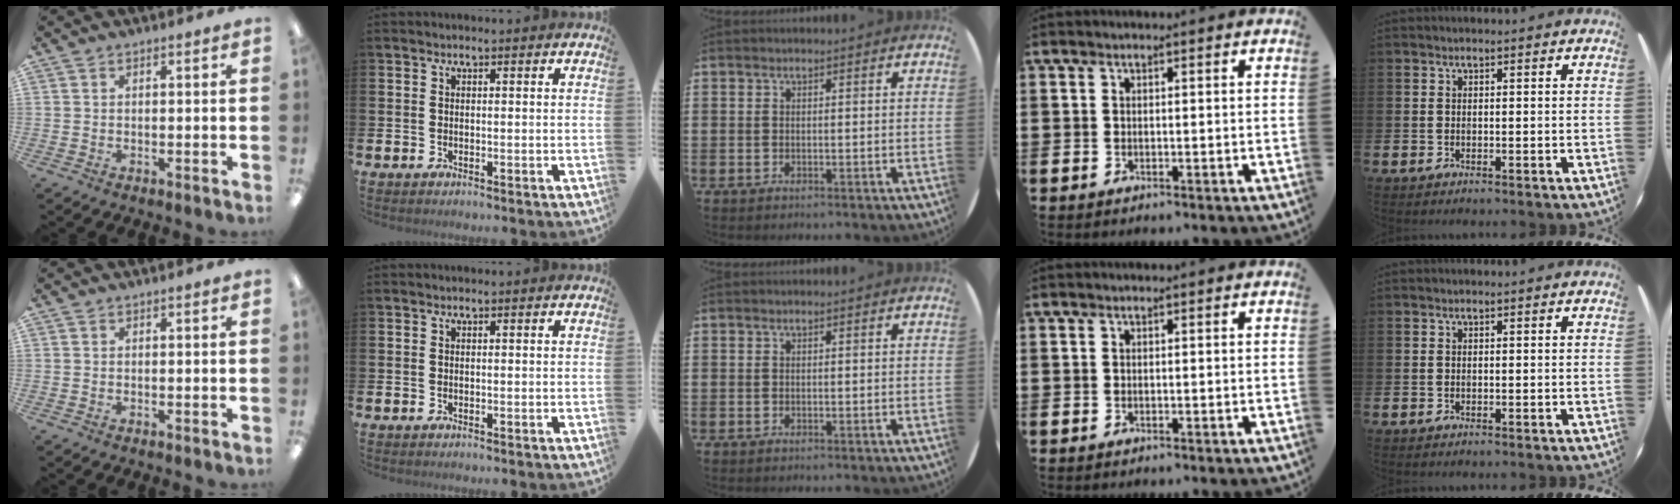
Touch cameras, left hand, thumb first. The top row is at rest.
{}